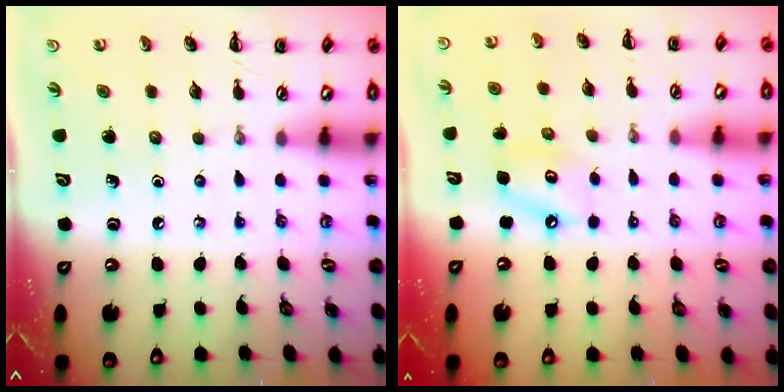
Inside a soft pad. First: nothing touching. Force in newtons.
{"total": 6.4, "press": 6.4, "slide": 0.7}